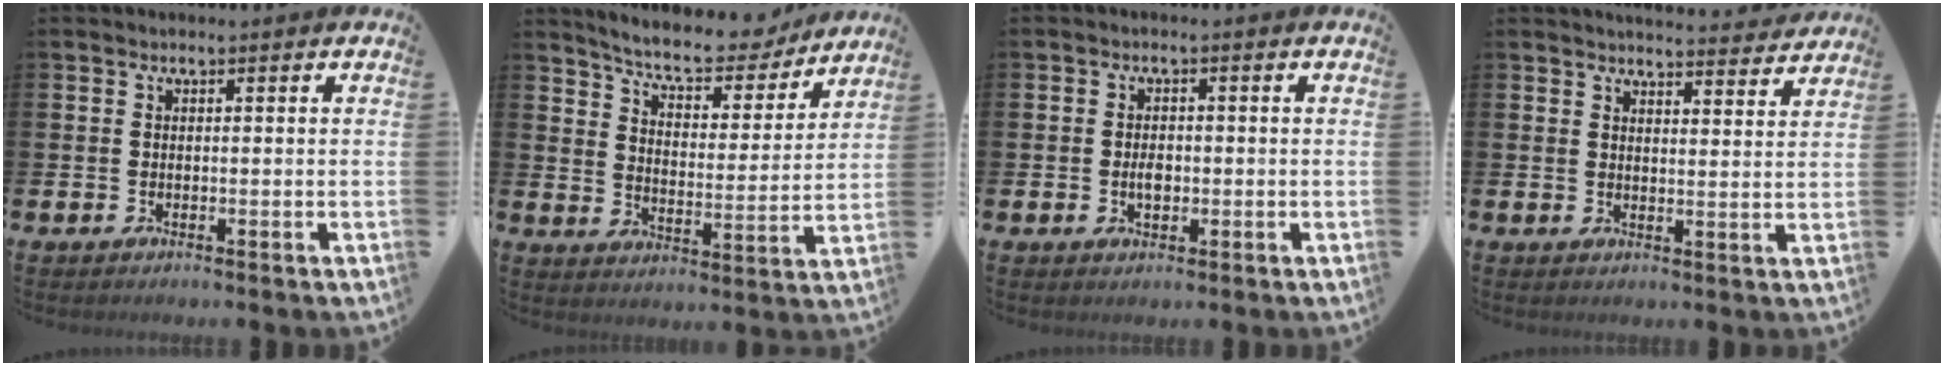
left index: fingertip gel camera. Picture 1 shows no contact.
{"total": 8.1, "force": [7.5, 1.8, 2.3], "torque": [-0.066, -0.054, 0.128]}
{"total": 2.2, "force": [-0.3, 1.4, 1.7], "torque": [-0.024, 0.000, -0.008]}
{"total": 4.4, "force": [4.4, 0.2, 0.1], "torque": [-0.001, -0.034, 0.077]}